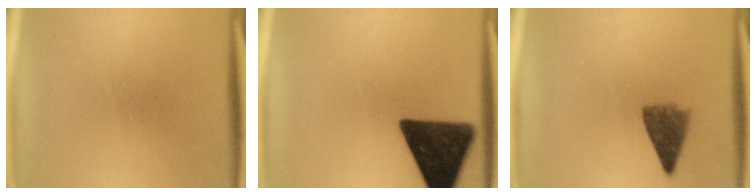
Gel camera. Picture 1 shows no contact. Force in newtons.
{"total": 15.9}
{"total": 4.6}